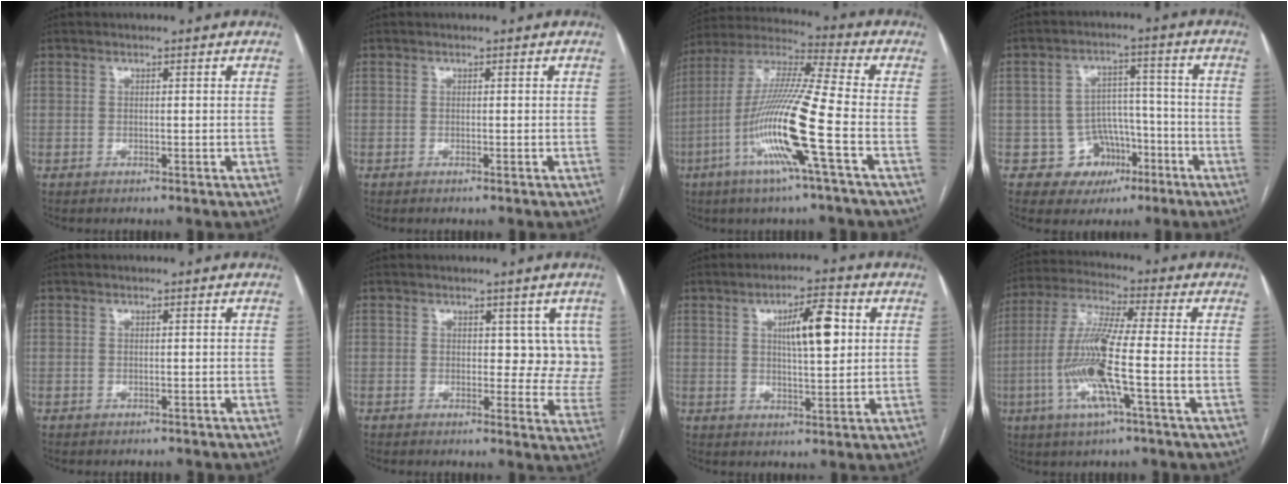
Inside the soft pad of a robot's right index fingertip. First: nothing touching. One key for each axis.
{"total": 0.0}
{"total": 16.6, "fx": -5.7, "fy": -0.7, "fz": 15.6, "tx": -0.316, "ty": -0.011, "tz": -0.117}
{"total": 7.1, "fx": -3.2, "fy": 6.2, "fz": 0.8, "tx": 0.009, "ty": 0.024, "tz": -0.037}
{"total": 1.0, "fx": -0.8, "fy": 0.6, "fz": -0.1, "tx": -0.002, "ty": 0.004, "tz": -0.011}
{"total": 5.8, "fx": 2.3, "fy": 3.8, "fz": 3.7, "tx": -0.015, "ty": -0.003, "tz": 0.021}
{"total": 7.8, "fx": 2.1, "fy": 1.8, "fz": 7.3, "tx": -0.118, "ty": 0.011, "tz": 0.037}
{"total": 13.2, "fx": -3.2, "fy": 0.3, "fz": 12.8, "tx": -0.263, "ty": -0.006, "tz": -0.069}